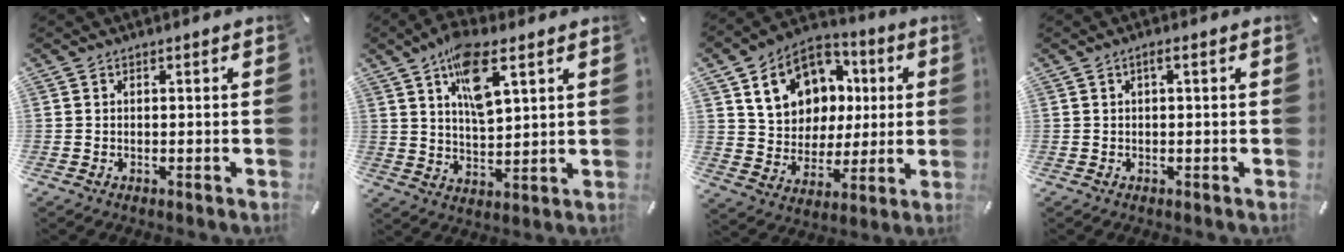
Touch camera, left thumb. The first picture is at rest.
{"total": 11.5, "force": [6.3, 4.5, 8.5], "torque": [-0.143, -0.018, 0.111]}
{"total": 14.6, "force": [4.3, 12.8, 5.7], "torque": [-0.098, -0.006, 0.091]}
{"total": 1.4, "force": [0.2, 0.3, 1.4], "torque": [-0.025, 0.002, 0.002]}